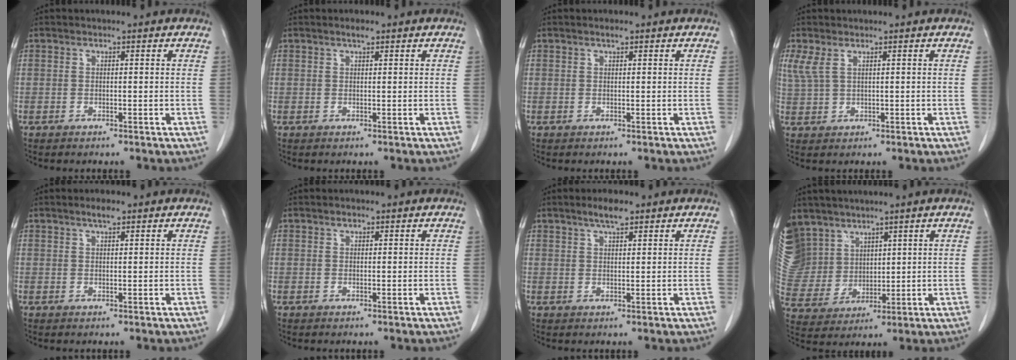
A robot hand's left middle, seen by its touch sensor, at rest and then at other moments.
{"total": 1.1, "force": [0.8, 0.1, 0.7], "torque": [-0.014, 0.001, 0.016]}
{"total": 0.7, "force": [0.6, 0.0, 0.4], "torque": [-0.011, -0.001, 0.011]}
{"total": 2.9, "force": [1.7, 1.2, 2.1], "torque": [-0.062, 0.012, 0.047]}
{"total": 1.7, "force": [1.3, 0.3, 1.1], "torque": [-0.023, 0.002, 0.024]}
{"total": 0.6, "force": [0.5, 0.3, 0.3], "torque": [-0.005, -0.001, 0.008]}
{"total": 3.2, "force": [2.4, 0.6, 2.1], "torque": [-0.041, 0.004, 0.043]}
{"total": 14.8, "force": [10.6, 9.8, 3.0], "torque": [-0.104, 0.024, 0.232]}